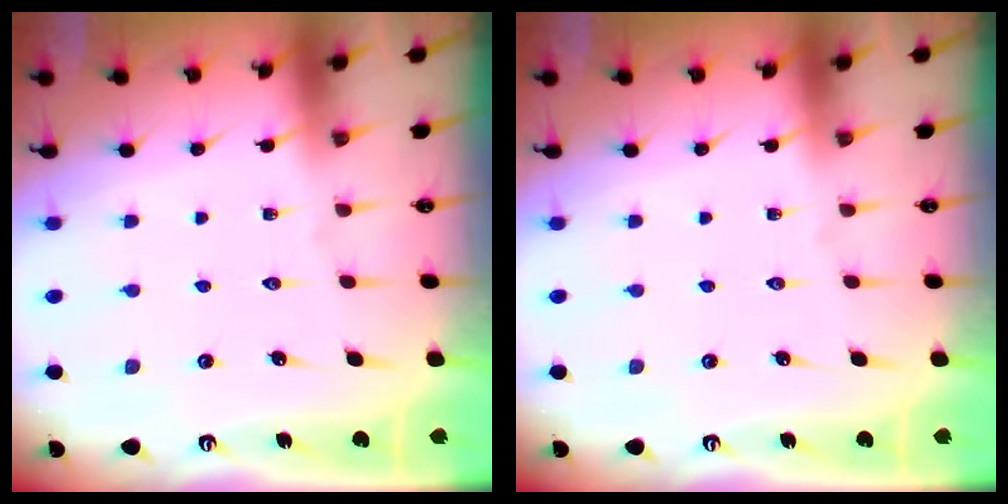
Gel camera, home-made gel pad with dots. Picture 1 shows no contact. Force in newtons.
{"total": 0.0}